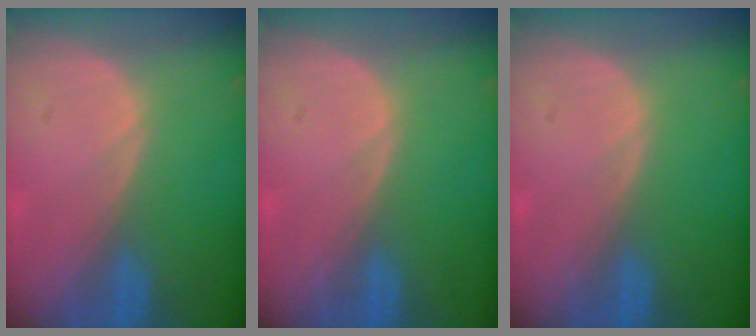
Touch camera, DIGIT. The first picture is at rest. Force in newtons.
{"total": 0.0}
{"total": 0.0}